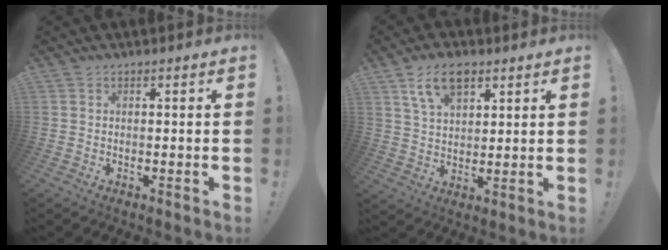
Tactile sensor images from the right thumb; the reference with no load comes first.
{"total": 9.9, "force": [5.6, 5.6, 6.0], "torque": [-0.101, -0.006, 0.104]}